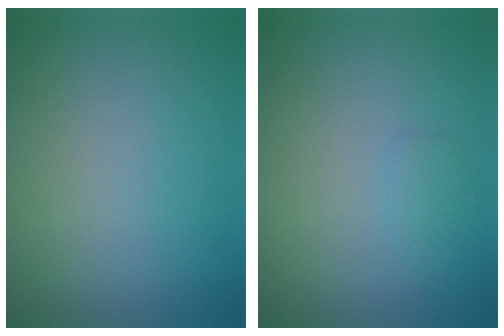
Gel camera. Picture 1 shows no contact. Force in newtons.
{"total": 0.6, "press": 0.6, "slide": 0.0}